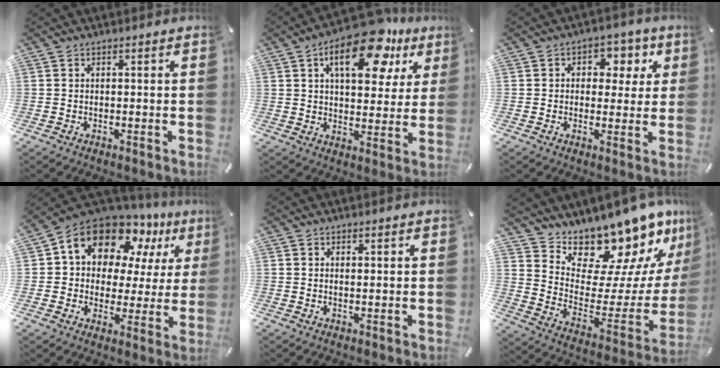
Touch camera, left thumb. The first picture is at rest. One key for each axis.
{"total": 17.5, "fx": 9.4, "fy": 8.9, "fz": 11.8, "tx": -0.165, "ty": -0.043, "tz": 0.151}
{"total": 6.5, "fx": 1.6, "fy": 5.5, "fz": 3.1, "tx": -0.021, "ty": -0.008, "tz": 0.017}
{"total": 13.6, "fx": 9.1, "fy": 8.7, "fz": 5.1, "tx": -0.102, "ty": -0.067, "tz": 0.167}
{"total": 0.9, "fx": 0.6, "fy": 0.1, "fz": 0.6, "tx": -0.012, "ty": -0.001, "tz": 0.010}
{"total": 16.0, "fx": 15.1, "fy": 4.8, "fz": 2.1, "tx": -0.031, "ty": -0.157, "tz": 0.253}